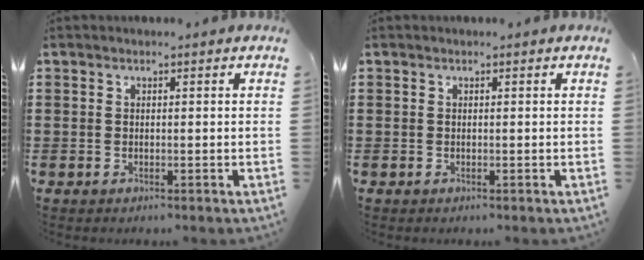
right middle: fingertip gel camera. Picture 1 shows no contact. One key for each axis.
{"total": 0.0}